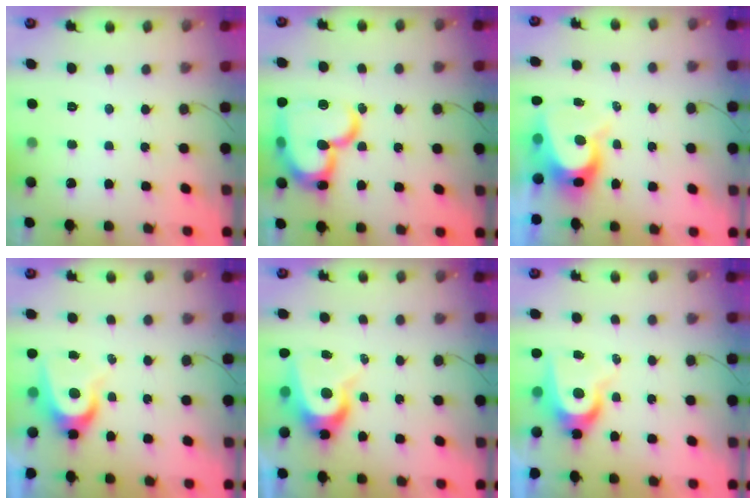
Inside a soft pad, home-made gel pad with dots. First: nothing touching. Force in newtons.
{"total": 24.5, "press": 24.4, "slide": 2.5}
{"total": 8.6, "press": 8.5, "slide": 1.0}
{"total": 6.9, "press": 6.9, "slide": 0.1}
{"total": 8.4, "press": 8.4, "slide": 0.5}
{"total": 7.4, "press": 7.4, "slide": 0.1}